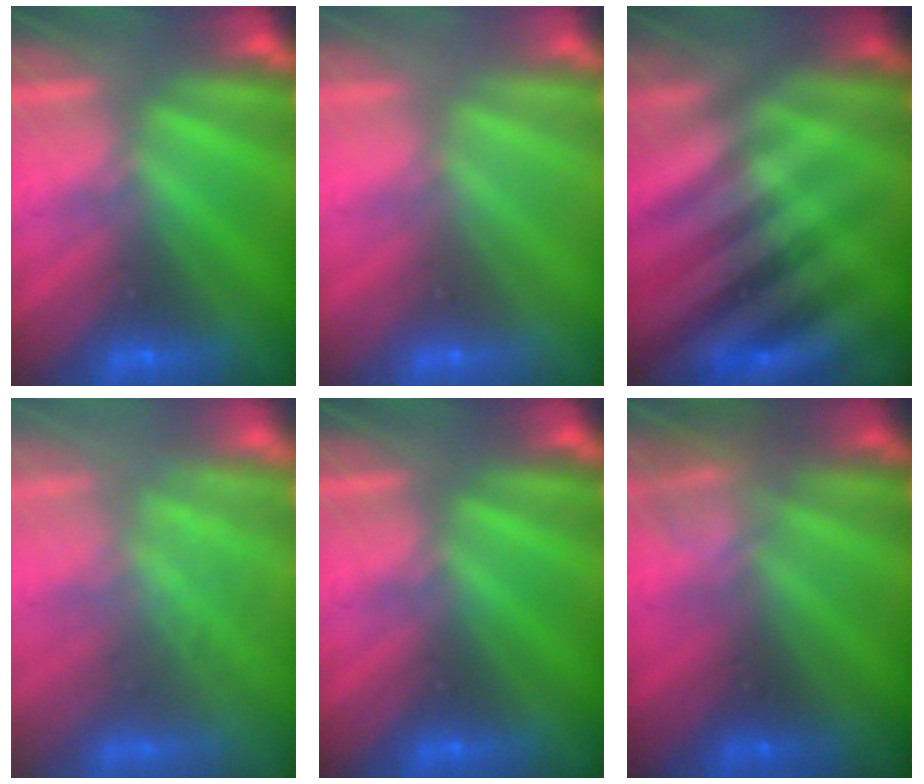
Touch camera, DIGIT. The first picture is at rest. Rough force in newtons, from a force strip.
{"total": 3.4}
{"total": 2.8}
{"total": 2.8}
{"total": 0.0}
{"total": 2.3}